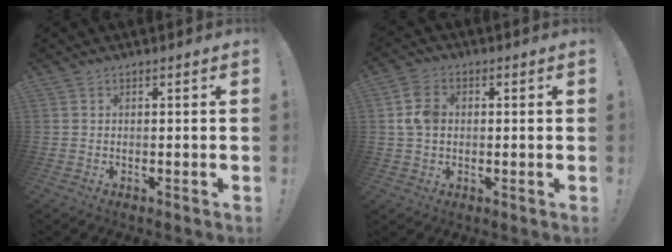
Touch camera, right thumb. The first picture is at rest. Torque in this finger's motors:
{"motor_torque": [0.13, 0.17, 0.54, 0.02, 0.07]}